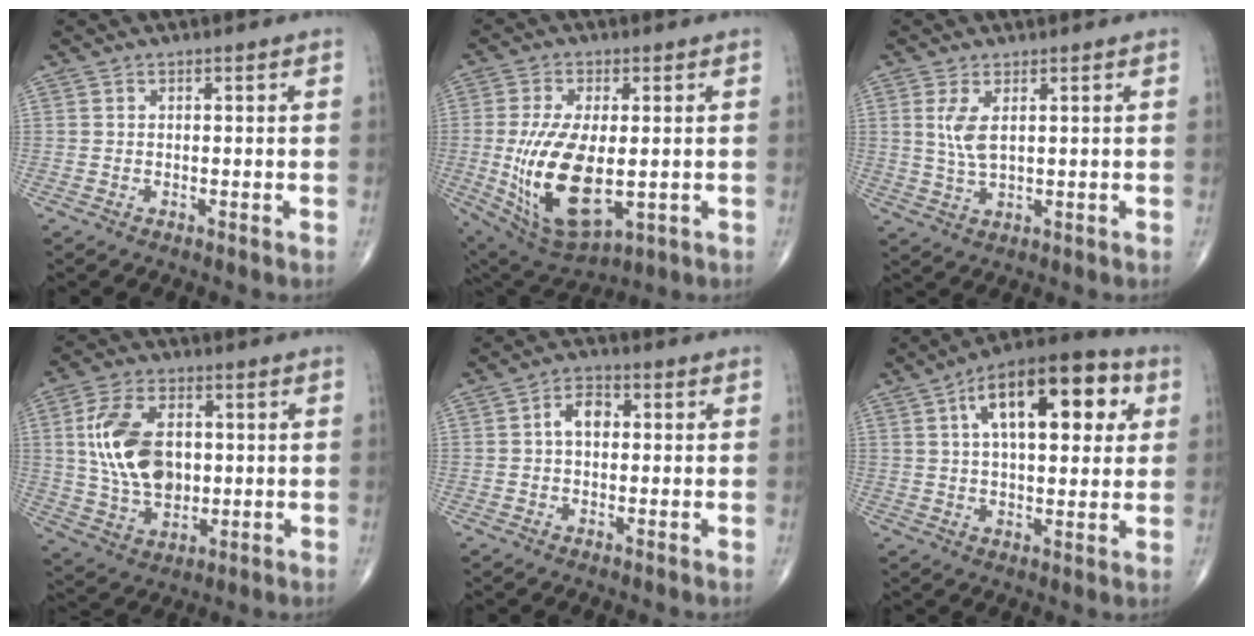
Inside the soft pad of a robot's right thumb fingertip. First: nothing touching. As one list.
[{"total": 17.6, "force": [-1.9, 8.5, 15.2], "torque": [-0.295, -0.018, -0.010]}, {"total": 4.7, "force": [1.4, 1.8, 4.1], "torque": [-0.091, -0.008, 0.035]}, {"total": 15.0, "force": [1.9, 9.6, 11.4], "torque": [-0.197, -0.004, 0.039]}, {"total": 4.7, "force": [0.4, 3.1, 3.4], "torque": [-0.050, 0.015, 0.000]}, {"total": 19.7, "force": [6.2, 9.1, 16.3], "torque": [-0.221, 0.014, 0.086]}]